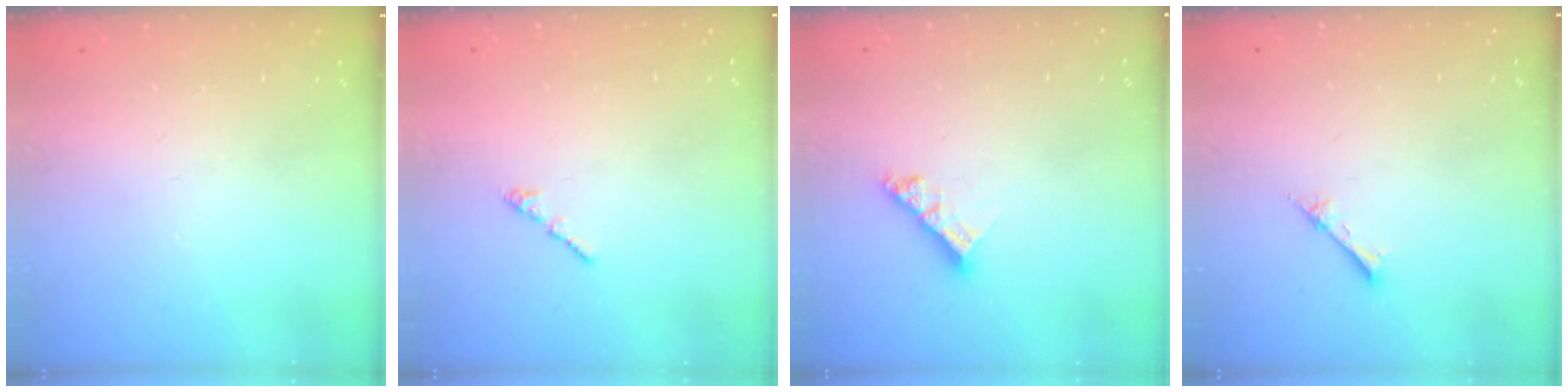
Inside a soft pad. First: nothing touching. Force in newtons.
{"total": 0.7, "press": 0.6, "slide": 0.4}
{"total": 7.4, "press": 7.4, "slide": 0.8}
{"total": 2.7, "press": 2.6, "slide": 0.3}